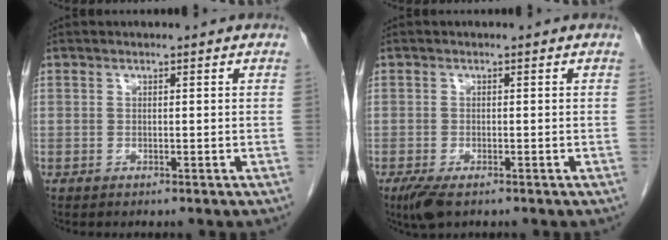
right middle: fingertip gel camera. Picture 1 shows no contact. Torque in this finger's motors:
{"motor_torque": [0.64, -0.18, 0.25, 0.05]}